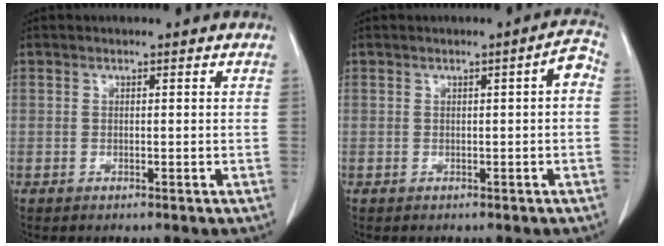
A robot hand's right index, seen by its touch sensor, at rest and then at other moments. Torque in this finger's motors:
{"motor_torque": [0.24, -0.06, 0.11, 0.03]}